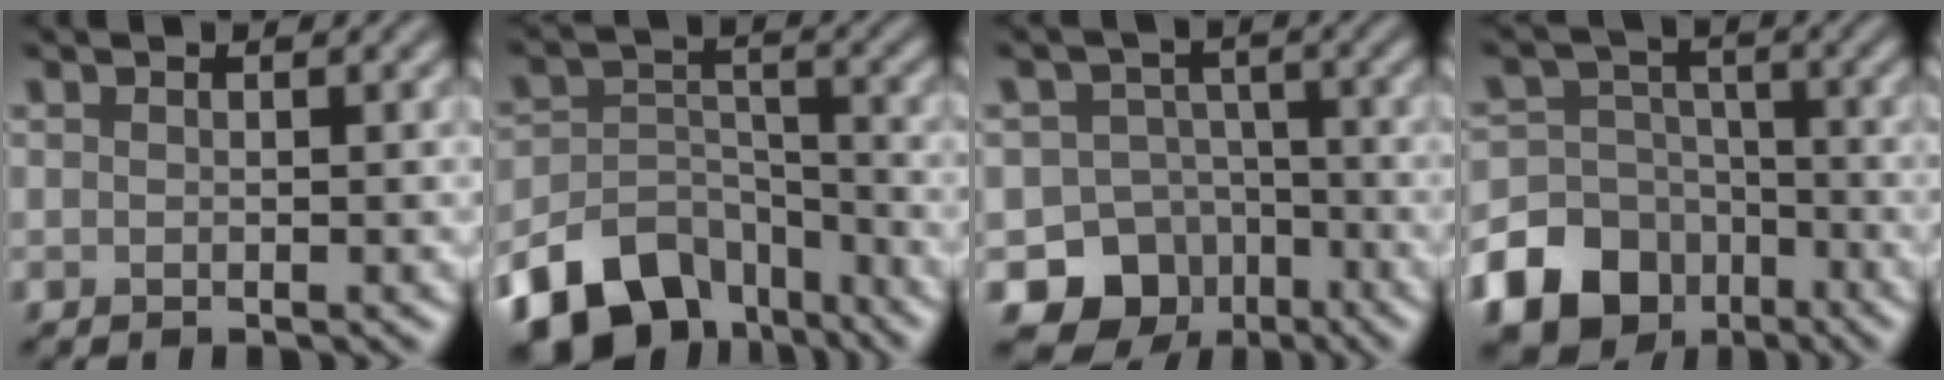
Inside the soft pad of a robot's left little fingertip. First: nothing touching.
{"total": 11.1, "force": [-8.2, 6.2, 4.1], "torque": [-0.063, -0.001, -0.136]}
{"total": 10.0, "force": [-5.7, 8.0, 2.0], "torque": [-0.016, -0.015, -0.099]}
{"total": 15.1, "force": [-8.3, 12.0, 3.9], "torque": [-0.096, -0.060, -0.151]}